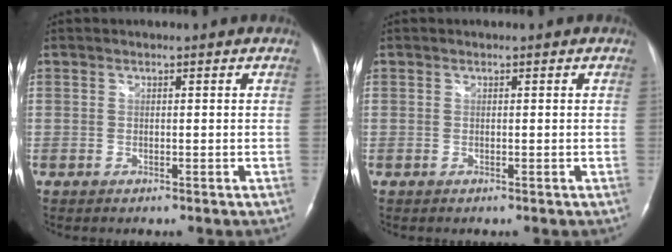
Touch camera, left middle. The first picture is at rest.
{"total": 0.0}